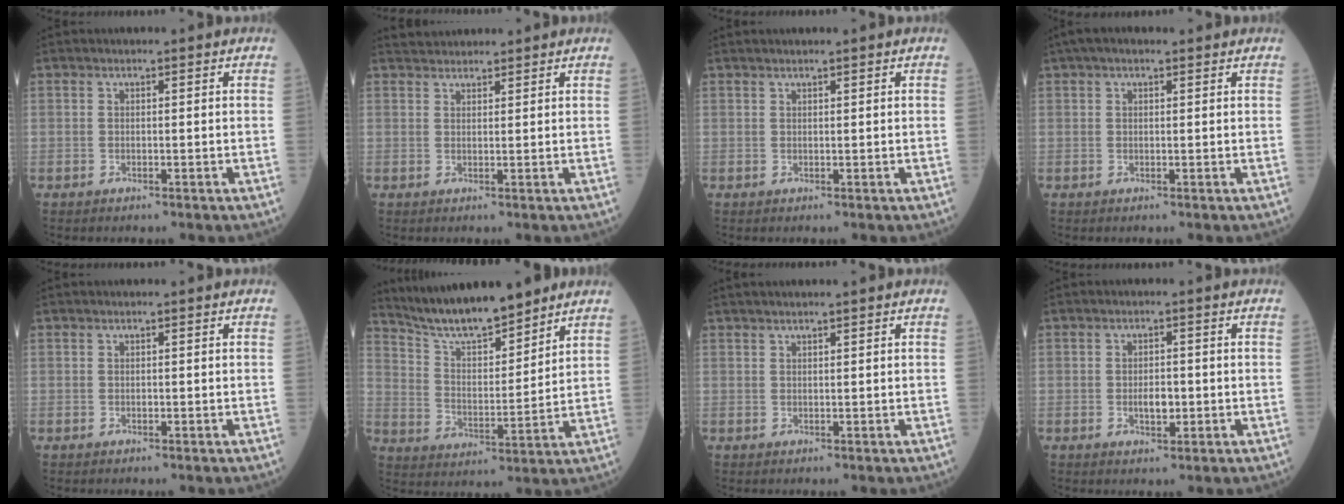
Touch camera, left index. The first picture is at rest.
{"total": 3.3, "force": [3.2, 0.6, 0.4], "torque": [-0.009, 0.028, 0.059]}
{"total": 1.6, "force": [1.3, -0.2, 0.9], "torque": [-0.013, 0.013, 0.025]}
{"total": 3.9, "force": [2.7, 1.2, 2.6], "torque": [-0.048, 0.033, 0.045]}
{"total": 0.0}
{"total": 13.6, "force": [11.9, 1.7, 6.3], "torque": [-0.110, 0.000, 0.213]}
{"total": 2.8, "force": [2.2, -0.2, 1.7], "torque": [-0.027, 0.016, 0.041]}
{"total": 2.7, "force": [-0.6, 1.3, 2.3], "torque": [-0.040, -0.003, -0.007]}